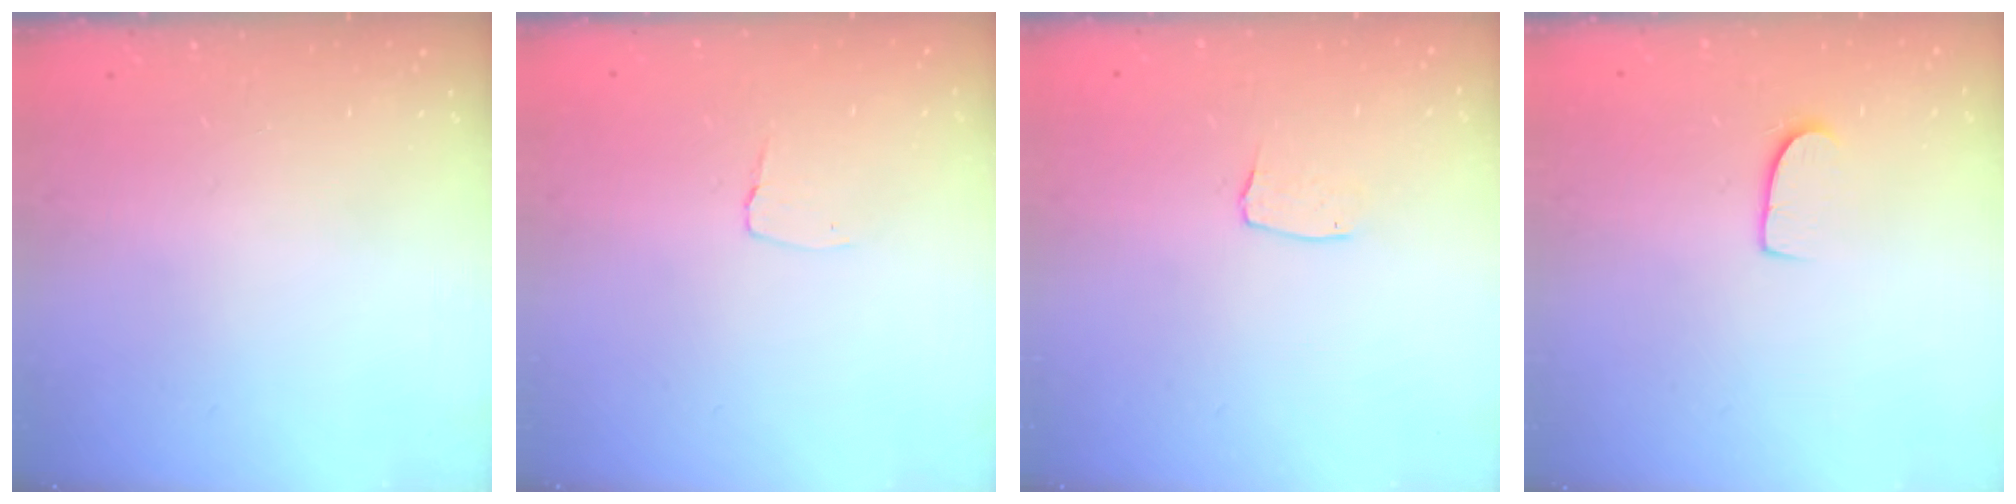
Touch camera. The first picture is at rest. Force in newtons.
{"total": 3.0, "press": 3.0, "slide": 0.3}
{"total": 3.7, "press": 3.7, "slide": 0.2}
{"total": 6.8, "press": 6.8, "slide": 0.4}